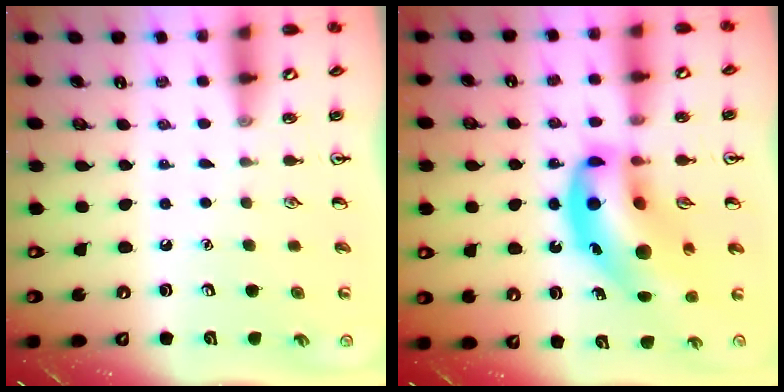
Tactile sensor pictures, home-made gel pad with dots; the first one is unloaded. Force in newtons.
{"total": 19.7, "press": 19.0, "slide": 5.0}